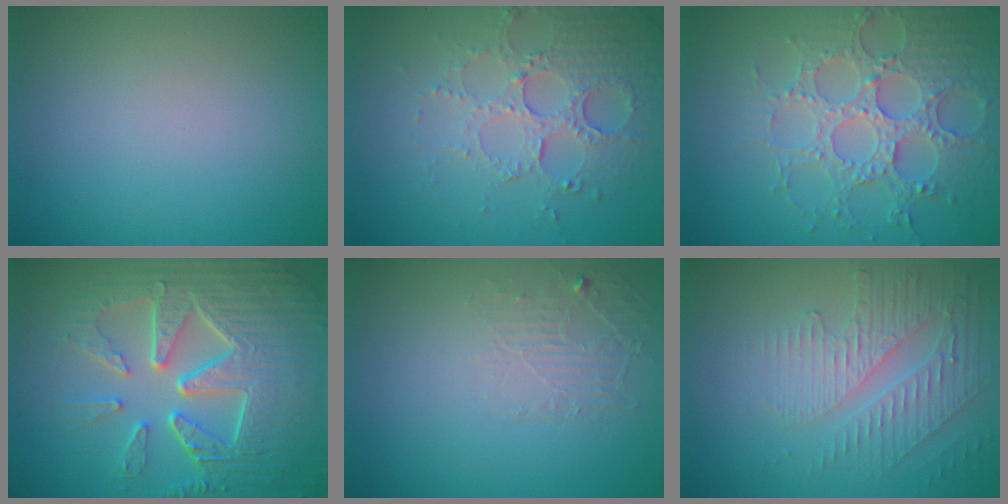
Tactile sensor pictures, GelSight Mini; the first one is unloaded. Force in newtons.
{"total": 5.3, "press": 3.8, "slide": 3.7}
{"total": 5.8, "press": 5.2, "slide": 2.5}
{"total": 10.0, "press": 6.7, "slide": 7.4}
{"total": 1.8, "press": 0.4, "slide": 1.8}
{"total": 4.0, "press": 3.4, "slide": 2.0}